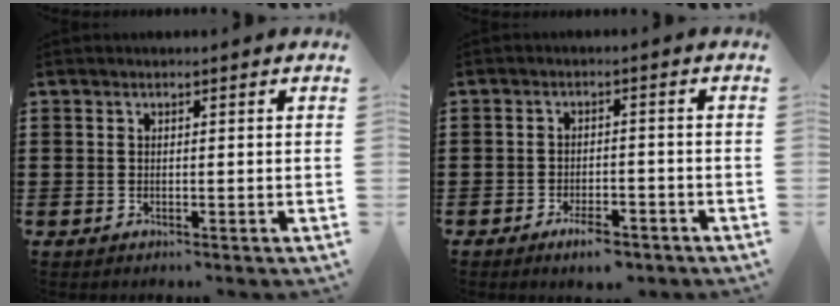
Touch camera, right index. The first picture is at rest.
{"total": 3.7, "force": [-2.8, 1.0, 2.1], "torque": [-0.033, 0.008, -0.052]}